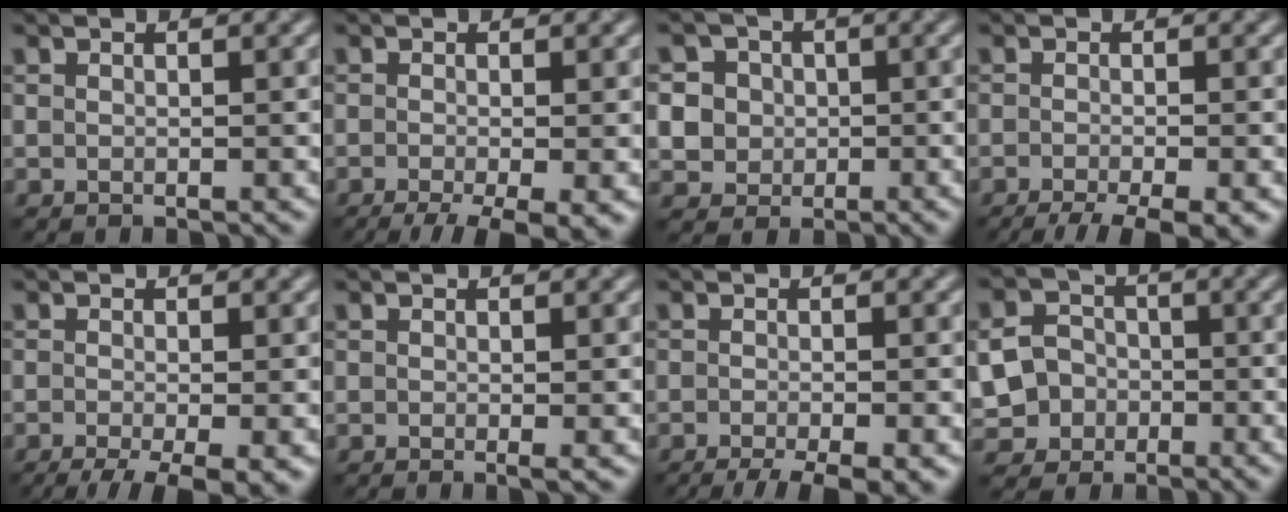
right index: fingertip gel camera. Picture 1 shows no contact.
{"total": 6.1, "force": [-3.5, 1.5, 4.7], "torque": [-0.070, -0.012, -0.053]}
{"total": 7.3, "force": [0.2, 6.9, 2.2], "torque": [-0.049, 0.023, -0.009]}
{"total": 5.8, "force": [-4.0, 1.2, 4.0], "torque": [-0.055, -0.017, -0.061]}
{"total": 6.2, "force": [-3.4, 1.6, 4.9], "torque": [-0.073, -0.012, -0.053]}
{"total": 0.8, "force": [-0.1, 0.1, 0.8], "torque": [-0.012, -0.006, -0.003]}
{"total": 5.2, "force": [-3.4, 1.1, 3.8], "torque": [-0.047, -0.009, -0.053]}
{"total": 8.1, "force": [-2.7, 7.2, 2.3], "torque": [-0.046, -0.016, -0.068]}